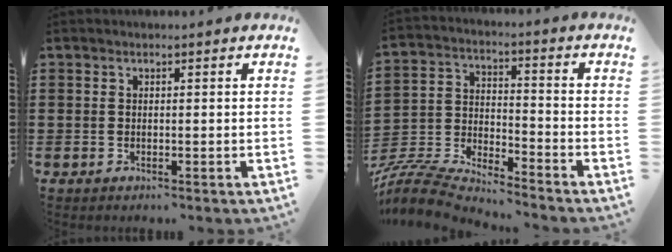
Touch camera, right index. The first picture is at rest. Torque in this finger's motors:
{"motor_torque": [-1.07, 1.07, 0.26, 0.08]}